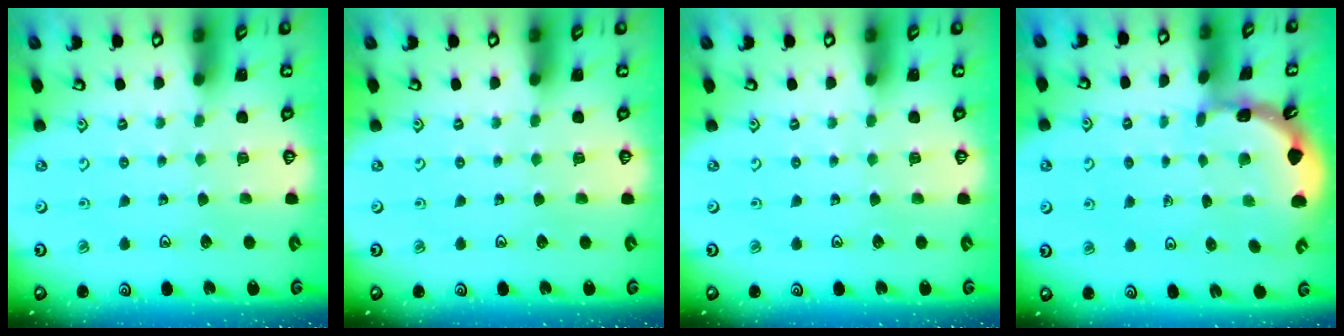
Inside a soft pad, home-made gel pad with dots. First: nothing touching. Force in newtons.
{"total": 0.0}
{"total": 0.0}
{"total": 1.8, "press": 1.8, "slide": 0.1}